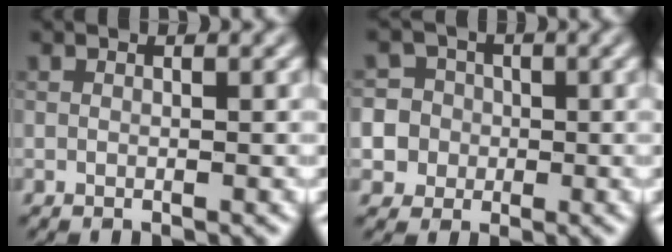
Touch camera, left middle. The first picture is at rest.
{"total": 9.1, "force": [-1.0, 8.7, 2.3], "torque": [-0.063, 0.019, -0.029]}